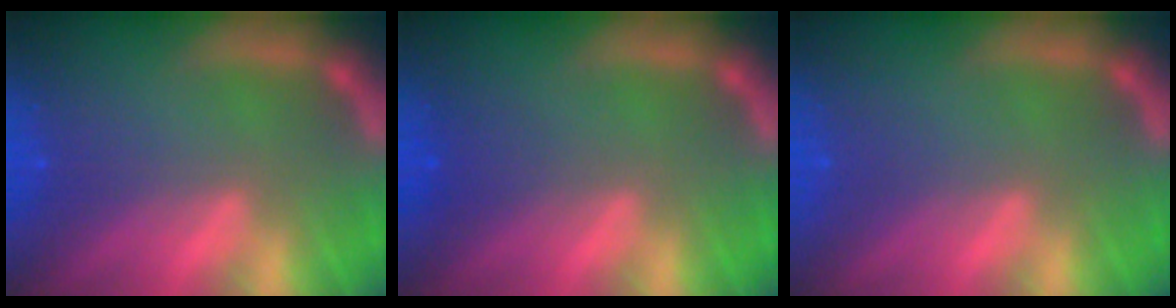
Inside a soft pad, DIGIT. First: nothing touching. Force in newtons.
{"total": 1.5}
{"total": 0.0}